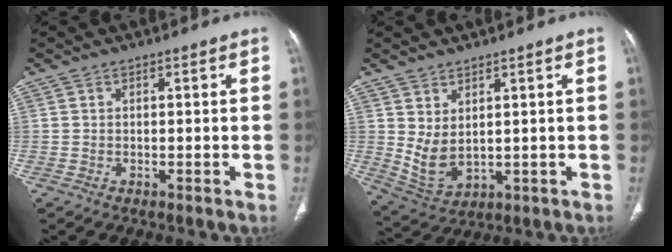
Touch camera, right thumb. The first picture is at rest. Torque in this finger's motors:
{"motor_torque": [-0.37, 0.50, 0.27, 0.36, 0.07]}